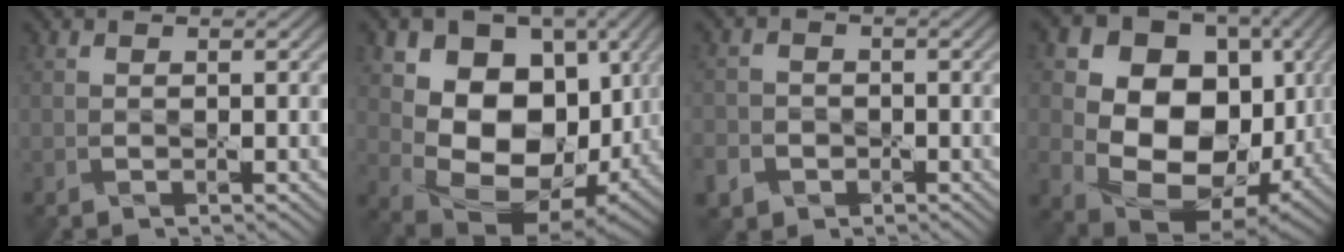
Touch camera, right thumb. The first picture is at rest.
{"total": 15.8, "force": [1.9, 11.0, 11.2], "torque": [-0.183, -0.025, 0.045]}
{"total": 3.8, "force": [-2.0, 3.0, 1.1], "torque": [-0.031, -0.007, -0.043]}
{"total": 16.8, "force": [0.7, 12.8, 10.9], "torque": [-0.206, -0.032, 0.034]}